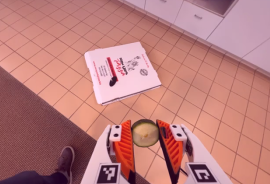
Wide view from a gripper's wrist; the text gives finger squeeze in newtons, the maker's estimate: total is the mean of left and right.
{"total": 7.9, "left": 7.7, "right": 8.2}